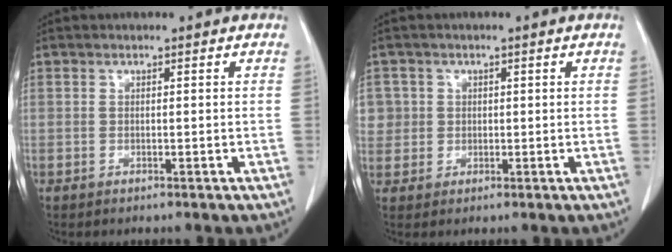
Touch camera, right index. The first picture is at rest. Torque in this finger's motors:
{"motor_torque": [0.25, -0.05, 0.05, 0.01]}